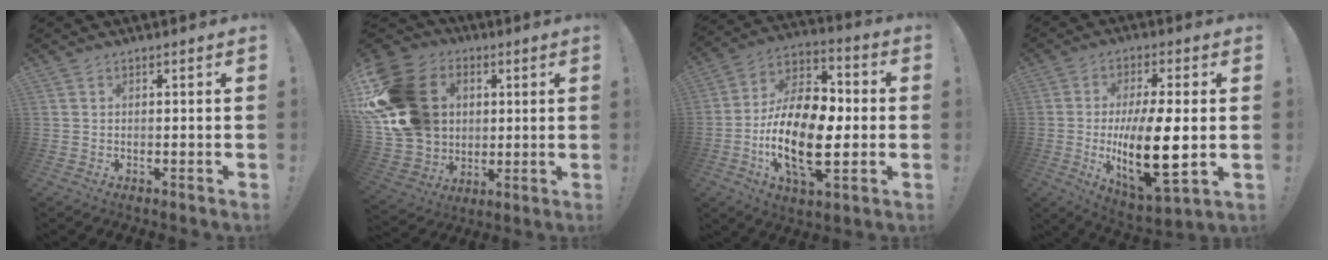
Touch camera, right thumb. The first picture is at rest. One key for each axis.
{"total": 22.9, "fx": 4.8, "fy": 18.4, "fz": 12.9, "tx": -0.241, "ty": -0.005, "tz": 0.121}
{"total": 22.6, "fx": -4.2, "fy": 11.9, "fz": 18.8, "tx": -0.354, "ty": 0.020, "tz": -0.068}
{"total": 18.7, "fx": -1.7, "fy": 7.1, "fz": 17.2, "tx": -0.305, "ty": -0.014, "tz": -0.025}